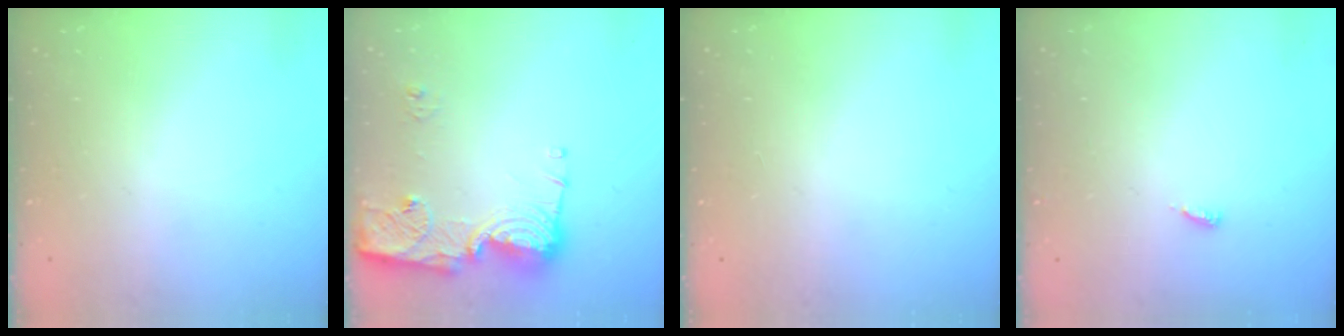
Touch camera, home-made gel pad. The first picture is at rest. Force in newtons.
{"total": 14.7, "press": 14.6, "slide": 1.6}
{"total": 1.1, "press": 0.9, "slide": 0.6}
{"total": 2.9, "press": 2.9, "slide": 0.2}